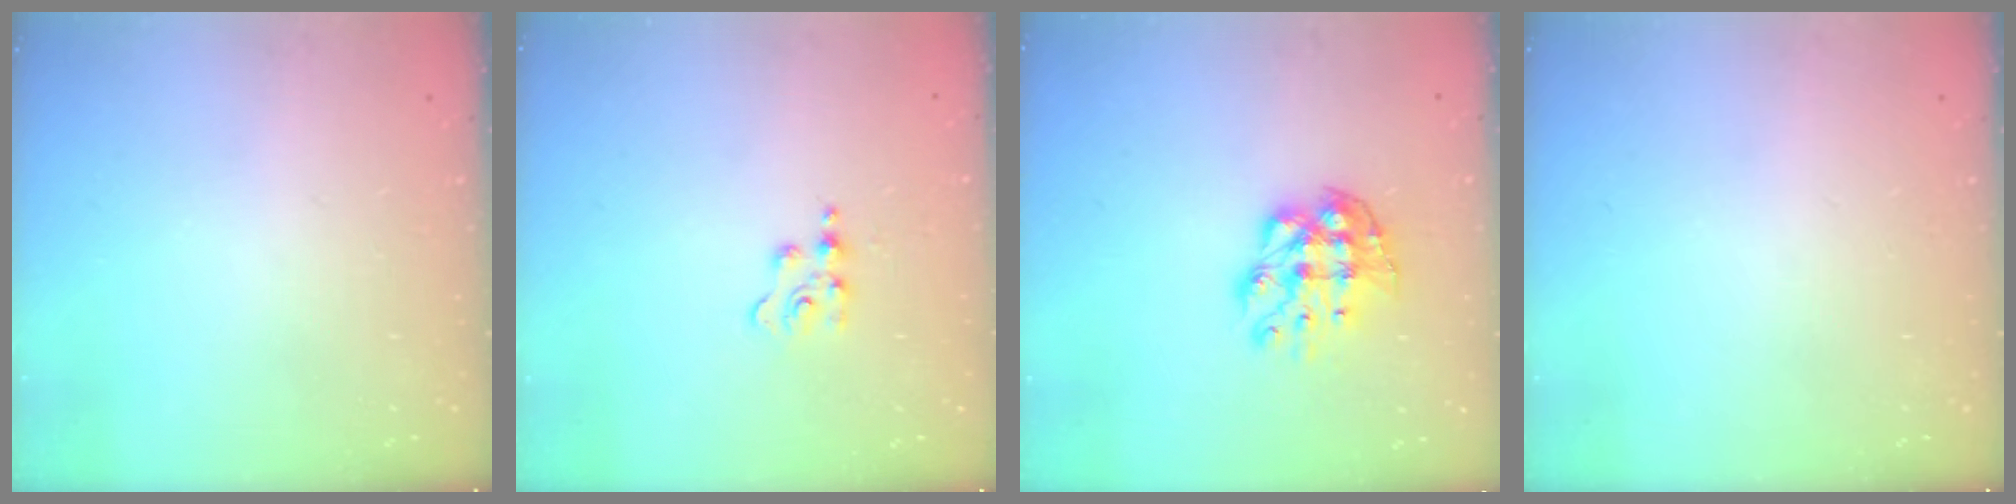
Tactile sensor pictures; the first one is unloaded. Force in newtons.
{"total": 4.0, "press": 4.0, "slide": 0.4}
{"total": 8.7, "press": 8.7, "slide": 0.8}
{"total": 0.0}